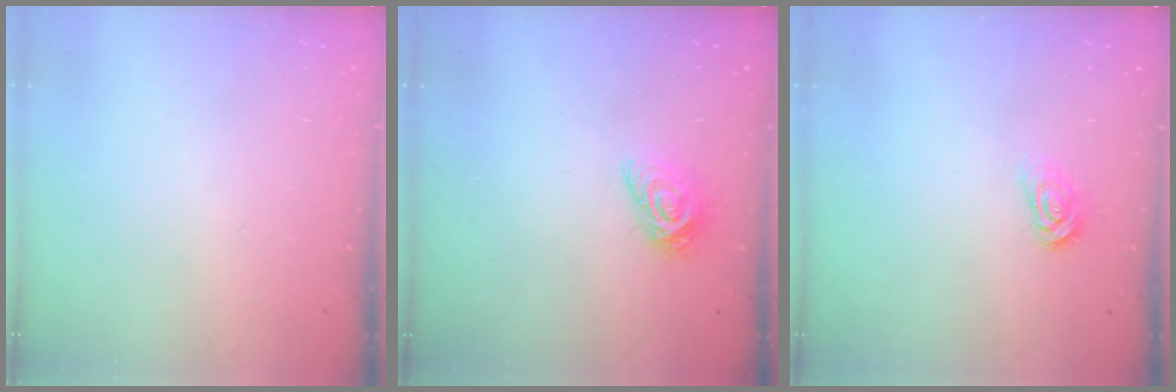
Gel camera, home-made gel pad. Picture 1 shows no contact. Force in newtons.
{"total": 9.0, "press": 9.0, "slide": 0.4}
{"total": 3.0, "press": 2.9, "slide": 0.3}